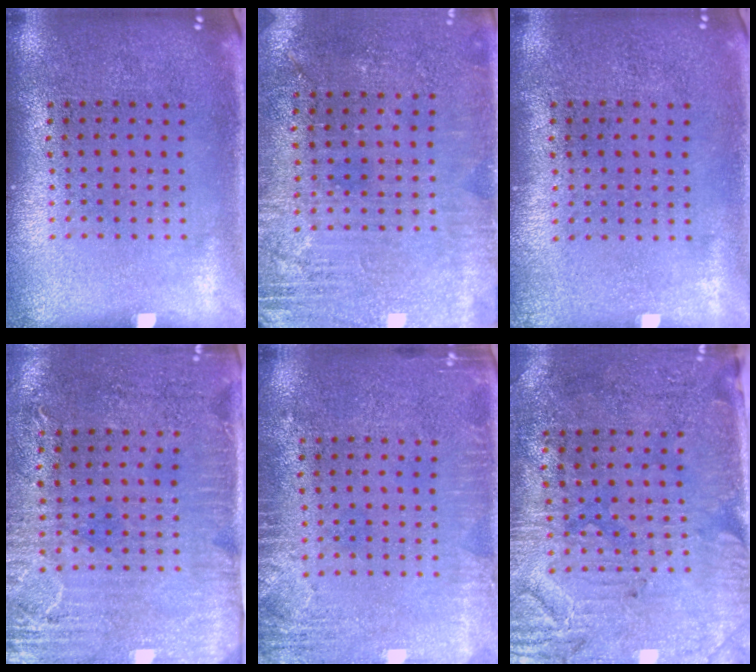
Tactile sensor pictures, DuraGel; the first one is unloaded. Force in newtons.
{"total": 2.8, "press": 2.6, "slide": 1.0}
{"total": 0.0}
{"total": 3.0, "press": 2.5, "slide": 1.7}
{"total": 2.7, "press": 2.7, "slide": 0.4}
{"total": 3.1, "press": 2.6, "slide": 1.5}